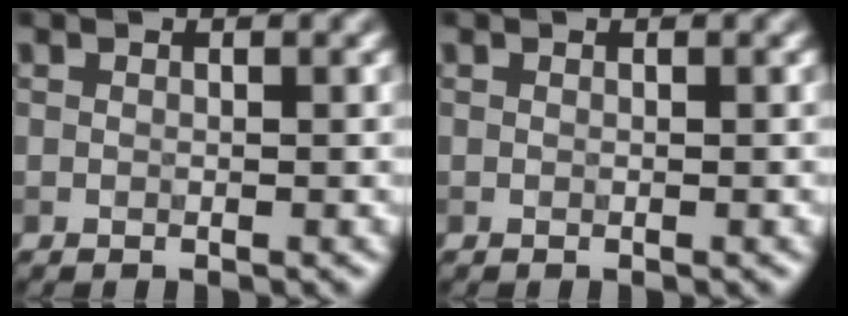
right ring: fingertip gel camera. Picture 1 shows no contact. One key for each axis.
{"total": 0.0}